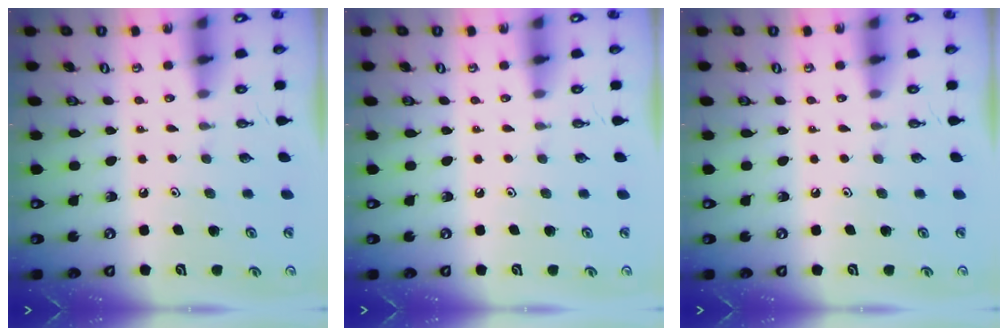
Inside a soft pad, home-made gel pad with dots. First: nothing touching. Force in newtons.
{"total": 0.0}
{"total": 0.0}